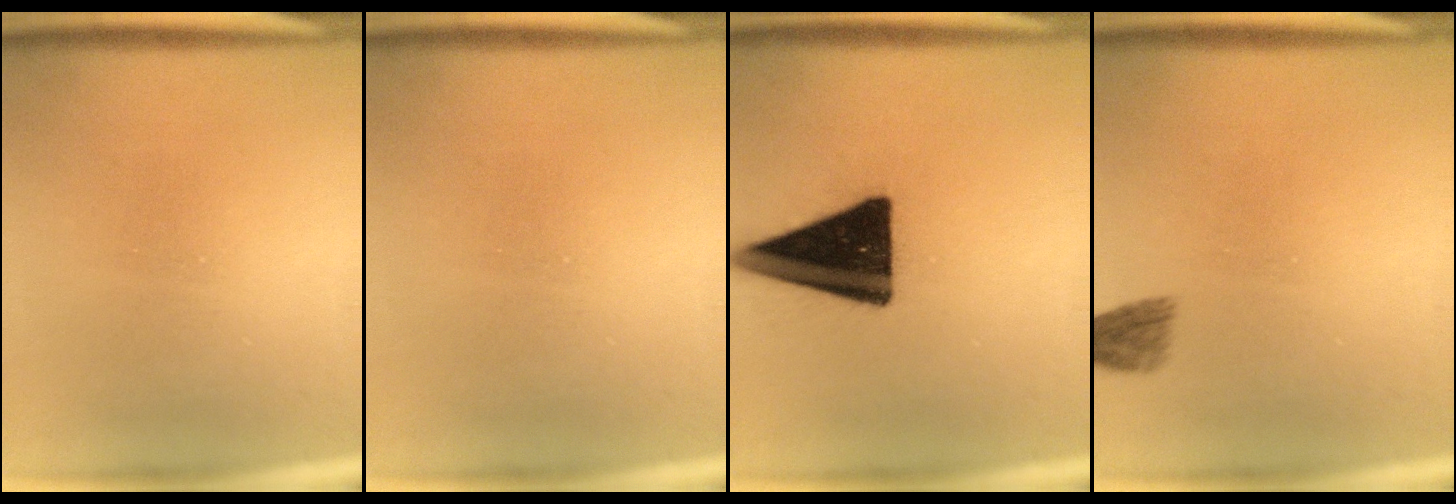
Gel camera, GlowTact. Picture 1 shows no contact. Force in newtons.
{"total": 0.0}
{"total": 19.4}
{"total": 1.9}